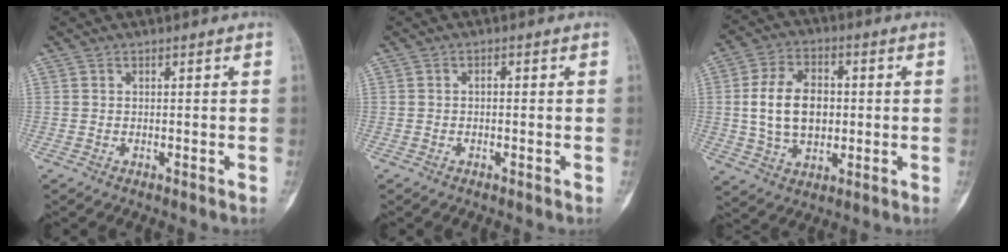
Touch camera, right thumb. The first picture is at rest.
{"total": 1.1, "force": [-0.2, 0.7, 0.8], "torque": [-0.007, 0.005, -0.007]}
{"total": 12.5, "force": [0.5, 8.5, 9.2], "torque": [-0.145, 0.008, 0.011]}